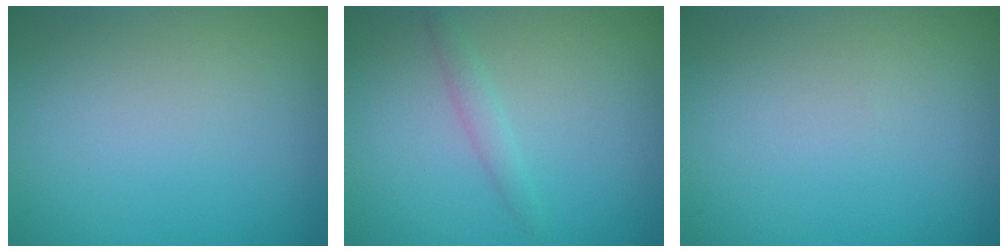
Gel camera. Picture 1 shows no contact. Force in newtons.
{"total": 1.2, "press": 1.2, "slide": 0.1}
{"total": 0.0}